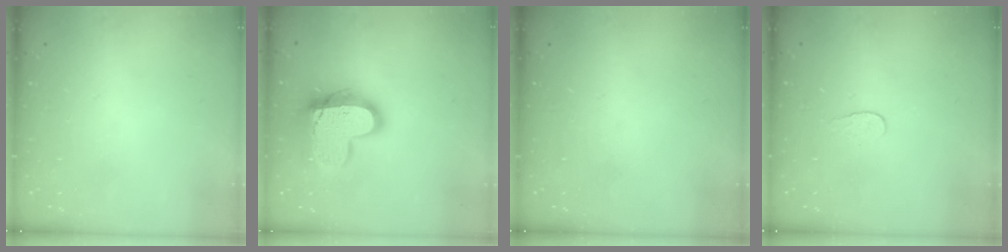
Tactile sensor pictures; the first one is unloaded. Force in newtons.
{"total": 17.3, "press": 17.2, "slide": 1.4}
{"total": 0.0}
{"total": 3.8, "press": 3.8, "slide": 0.4}